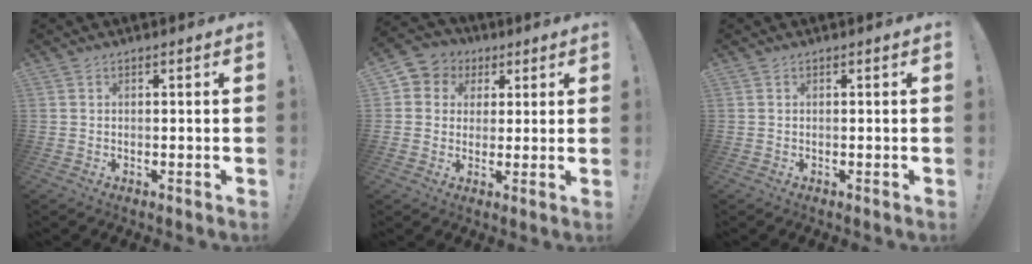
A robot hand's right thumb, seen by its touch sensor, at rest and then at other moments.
{"total": 6.4, "force": [1.1, 6.0, 1.7], "torque": [-0.018, 0.000, 0.025]}
{"total": 0.0}